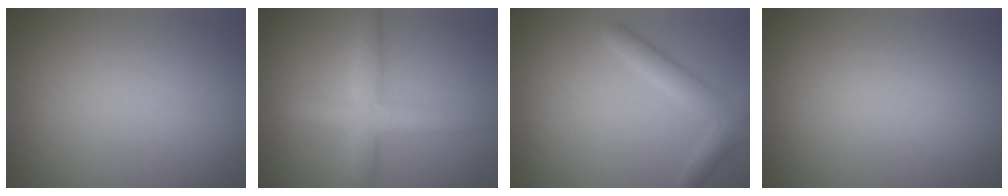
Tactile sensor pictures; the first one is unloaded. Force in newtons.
{"total": 3.4, "press": 3.4, "slide": 0.1}
{"total": 2.7, "press": 2.7, "slide": 0.1}
{"total": 0.0}